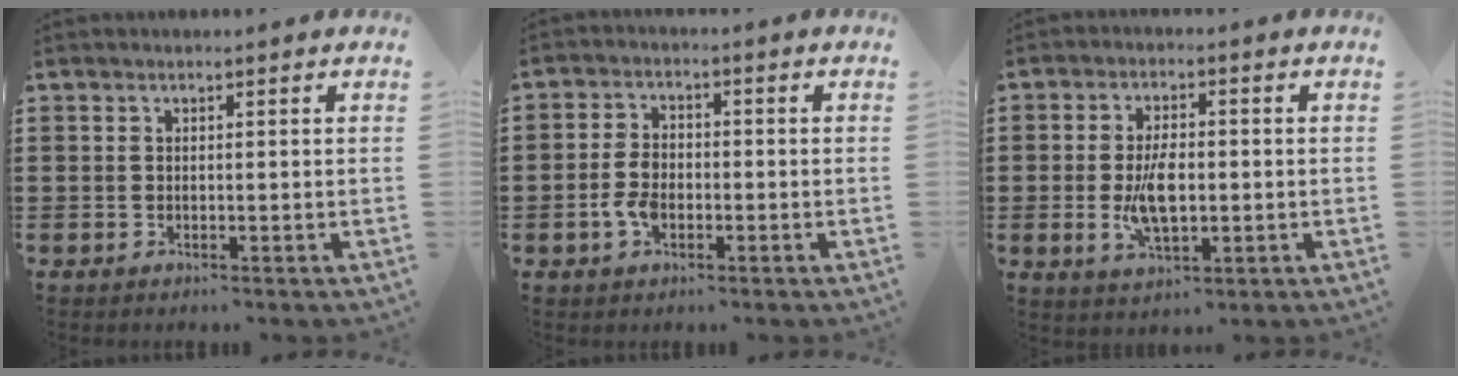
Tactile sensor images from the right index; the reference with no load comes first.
{"total": 4.4, "force": [-1.3, 2.8, 3.2], "torque": [-0.078, -0.001, -0.029]}
{"total": 6.7, "force": [-0.7, 3.2, 5.9], "torque": [-0.131, -0.004, -0.018]}